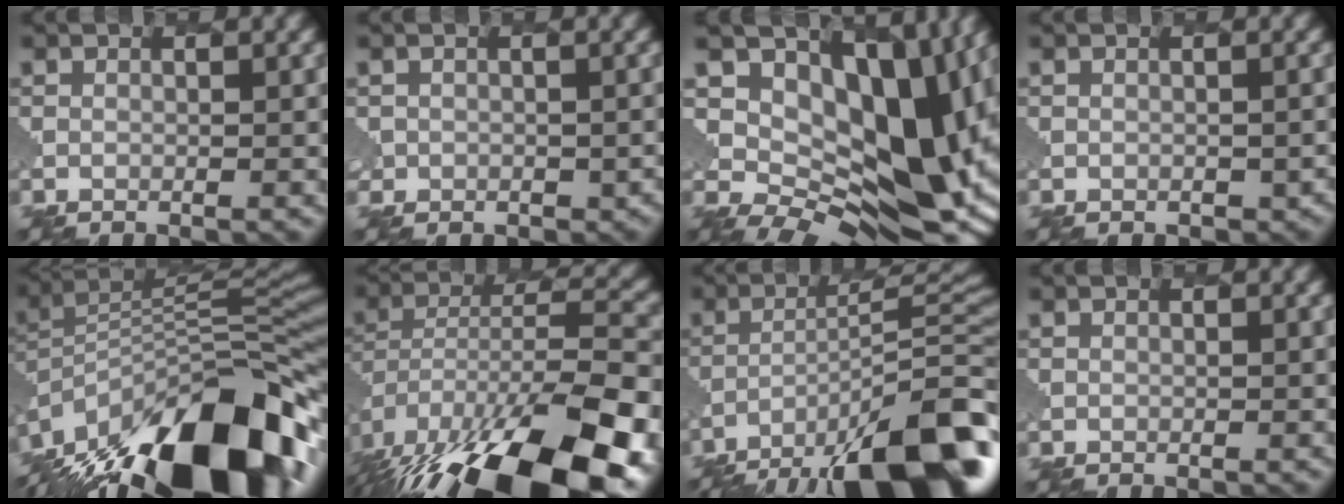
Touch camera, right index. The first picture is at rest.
{"total": 2.4, "force": [-1.0, 2.2, -0.1], "torque": [0.005, 0.005, -0.019]}
{"total": 15.7, "force": [2.8, 9.8, 12.0], "torque": [-0.173, 0.007, 0.048]}
{"total": 2.0, "force": [-1.2, 1.4, 0.8], "torque": [-0.009, 0.002, -0.007]}
{"total": 16.7, "force": [-10.5, 6.5, 11.3], "torque": [-0.202, 0.019, -0.189]}
{"total": 17.6, "force": [-10.9, 6.9, 11.9], "torque": [-0.217, -0.035, -0.162]}
{"total": 15.0, "force": [-10.6, 4.1, 9.8], "torque": [-0.157, -0.003, -0.161]}
{"total": 0.0}